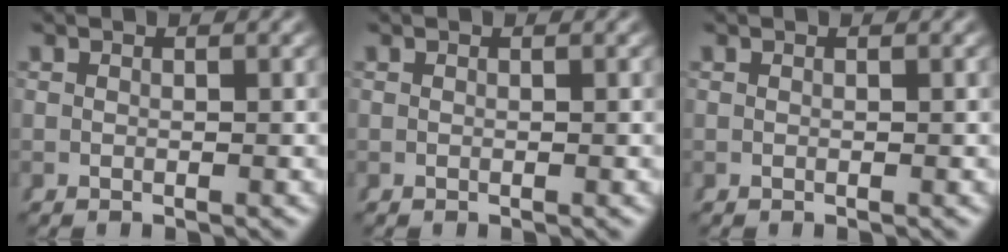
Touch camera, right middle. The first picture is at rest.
{"total": 0.0}
{"total": 0.0}